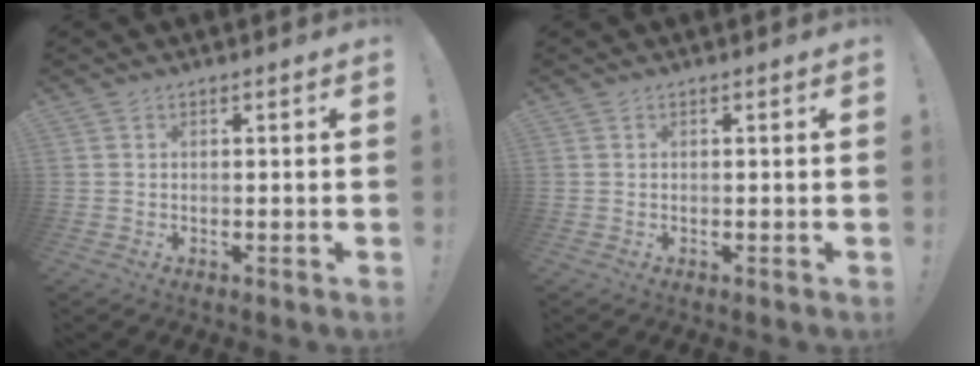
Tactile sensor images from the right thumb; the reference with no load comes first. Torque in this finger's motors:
{"motor_torque": [0.00, 0.00, 0.09, -0.09, 0.07]}